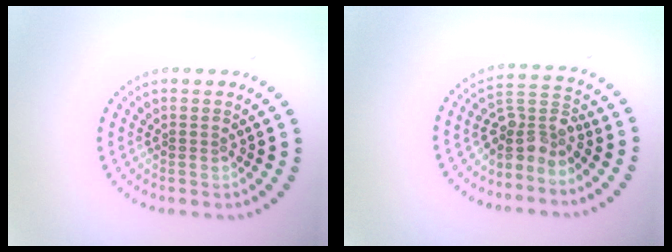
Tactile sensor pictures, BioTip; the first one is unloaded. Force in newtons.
{"total": 3.6, "press": 2.9, "slide": 2.2}